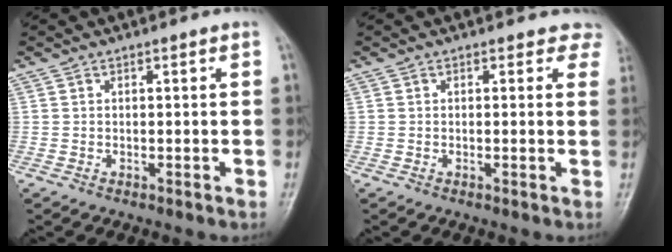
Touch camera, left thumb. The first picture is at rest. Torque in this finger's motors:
{"motor_torque": [0.10, 0.14, 0.00, -0.22, 0.02]}